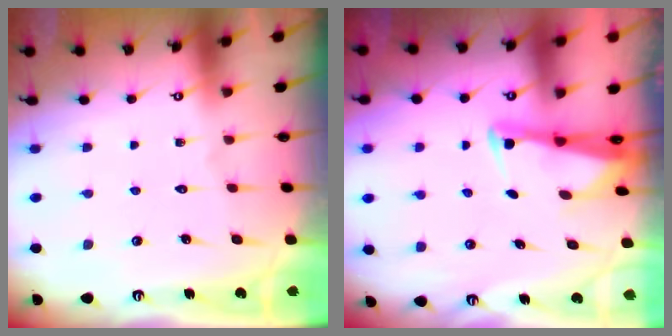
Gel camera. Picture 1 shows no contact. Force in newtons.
{"total": 2.5, "press": 2.5, "slide": 0.5}